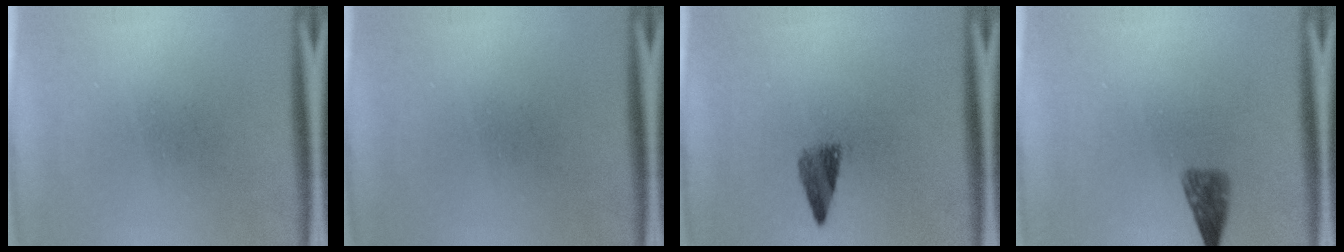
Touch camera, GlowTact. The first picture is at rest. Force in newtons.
{"total": 0.0}
{"total": 2.9}
{"total": 2.5}